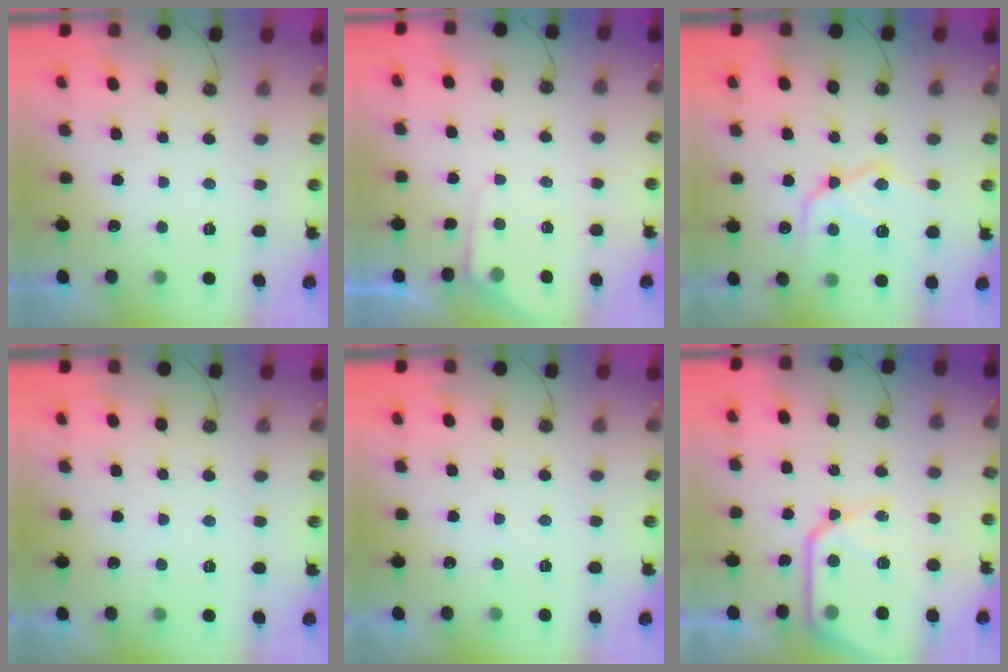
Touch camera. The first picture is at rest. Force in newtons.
{"total": 3.8, "press": 3.7, "slide": 0.5}
{"total": 14.5, "press": 14.5, "slide": 0.7}
{"total": 1.7, "press": 1.6, "slide": 0.4}
{"total": 4.1, "press": 4.1, "slide": 0.6}
{"total": 17.2, "press": 17.1, "slide": 2.0}